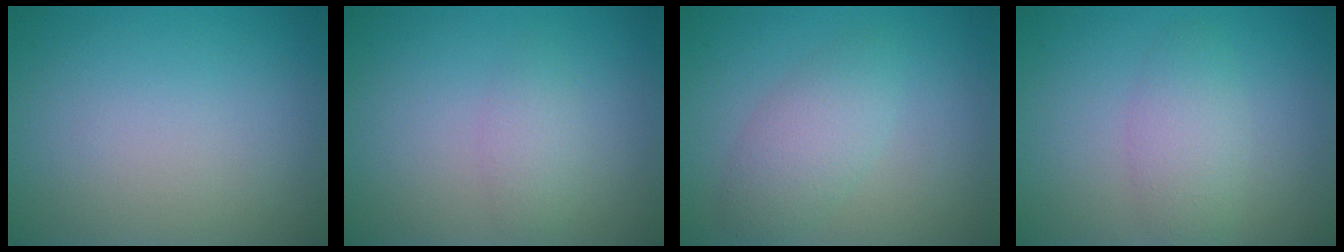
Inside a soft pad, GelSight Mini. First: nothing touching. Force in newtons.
{"total": 1.8, "press": 1.8, "slide": 0.1}
{"total": 3.1, "press": 3.1, "slide": 0.0}
{"total": 2.8, "press": 2.8, "slide": 0.1}